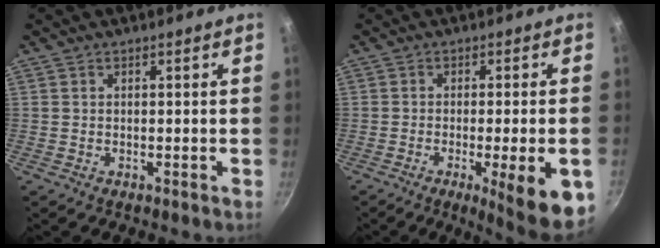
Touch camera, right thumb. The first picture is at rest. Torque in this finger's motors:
{"motor_torque": [-0.23, 0.35, 0.19, -0.17, 0.23]}